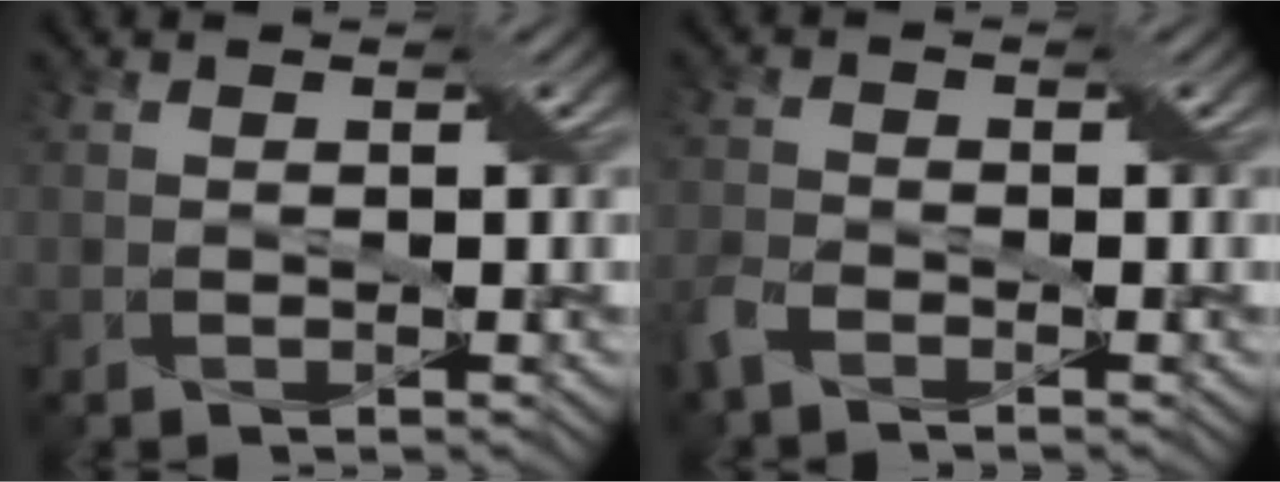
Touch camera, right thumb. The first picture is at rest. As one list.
[{"total": 3.2, "force": [-2.2, 1.3, 1.8], "torque": [-0.046, -0.004, -0.057]}]